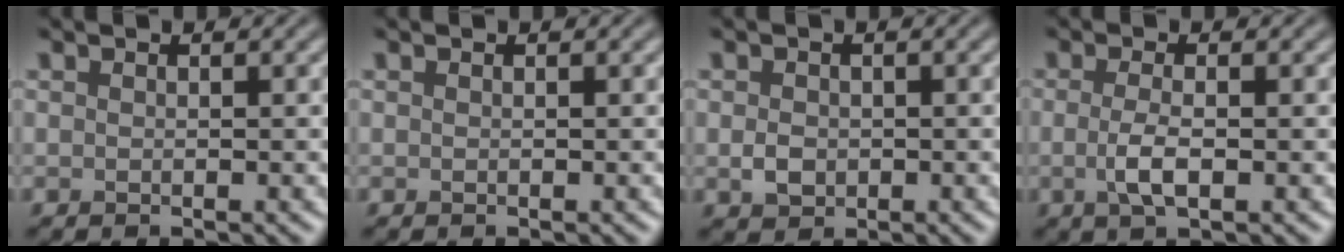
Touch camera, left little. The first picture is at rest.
{"total": 0.0}
{"total": 1.7, "force": [-0.2, 1.4, 1.0], "torque": [-0.019, -0.003, -0.007]}
{"total": 2.6, "force": [-0.4, 0.8, 2.4], "torque": [-0.053, -0.004, -0.011]}